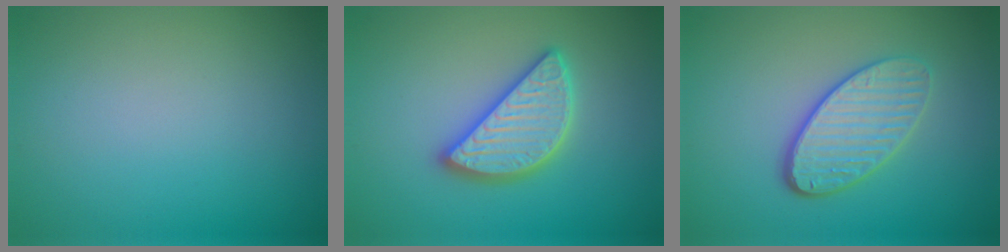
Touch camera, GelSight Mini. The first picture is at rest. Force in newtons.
{"total": 4.1, "press": 4.1, "slide": 0.3}
{"total": 4.2, "press": 3.4, "slide": 2.6}